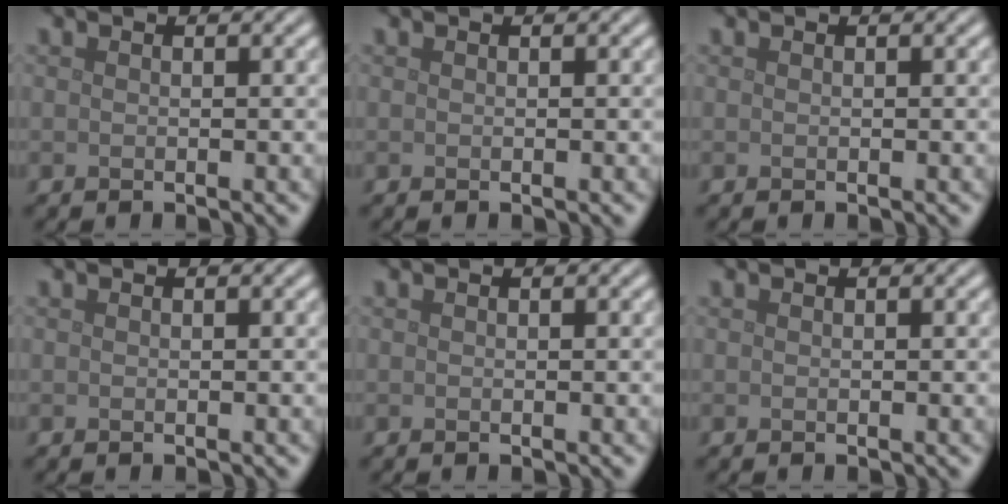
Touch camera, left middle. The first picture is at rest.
{"total": 0.0}
{"total": 0.0}
{"total": 0.0}
{"total": 0.0}
{"total": 0.0}